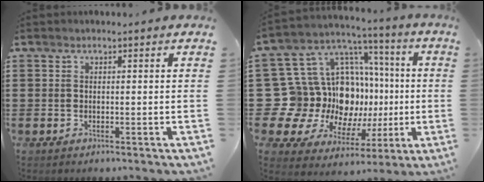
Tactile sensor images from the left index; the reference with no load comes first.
{"total": 17.8, "force": [-0.9, 16.1, 7.4], "torque": [-0.170, -0.041, 0.025]}